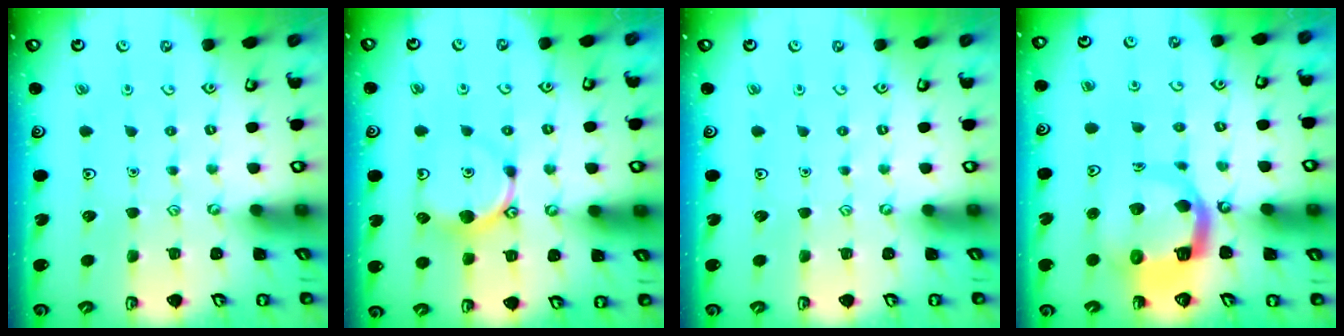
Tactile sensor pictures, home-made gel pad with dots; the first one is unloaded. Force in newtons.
{"total": 9.4, "press": 9.4, "slide": 0.6}
{"total": 0.0}
{"total": 10.4, "press": 10.3, "slide": 1.2}